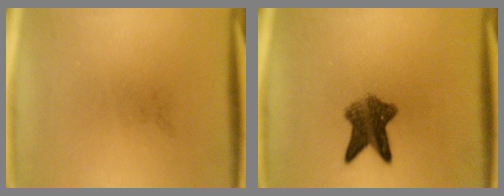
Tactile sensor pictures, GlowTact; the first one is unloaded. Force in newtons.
{"total": 6.8}